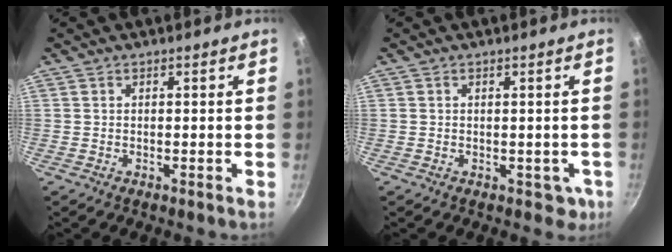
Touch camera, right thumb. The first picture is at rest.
{"total": 3.1, "force": [-0.6, 2.5, 1.7], "torque": [-0.008, 0.011, 0.003]}